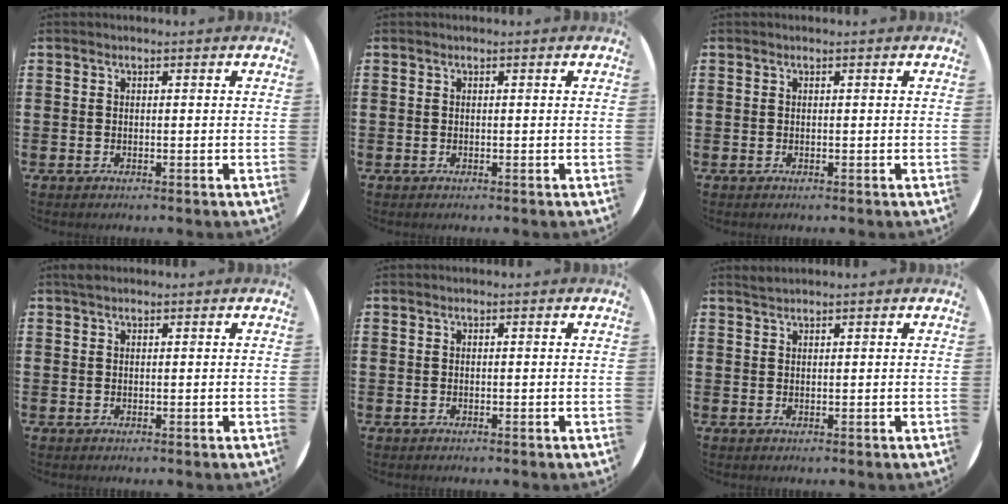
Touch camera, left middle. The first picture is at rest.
{"total": 0.0}
{"total": 0.0}
{"total": 0.8, "force": [0.7, 0.3, 0.3], "torque": [-0.006, 0.004, 0.013]}
{"total": 0.0}
{"total": 0.9, "force": [0.9, -0.1, 0.0], "torque": [-0.001, 0.000, 0.018]}